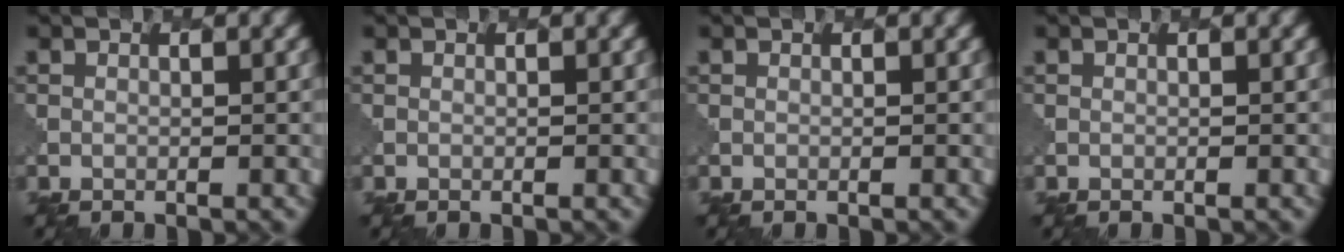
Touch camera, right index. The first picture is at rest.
{"total": 0.0}
{"total": 0.0}
{"total": 0.0}